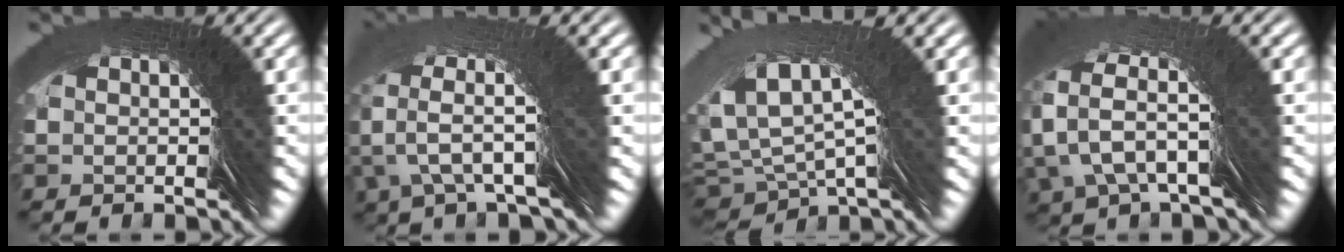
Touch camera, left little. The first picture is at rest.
{"total": 7.6, "force": [6.6, -3.7, 0.7], "torque": [0.005, 0.081, 0.074]}
{"total": 2.5, "force": [1.9, 0.4, 1.5], "torque": [-0.045, 0.018, 0.035]}
{"total": 6.0, "force": [5.3, -2.8, -0.5], "torque": [-0.013, 0.062, 0.066]}